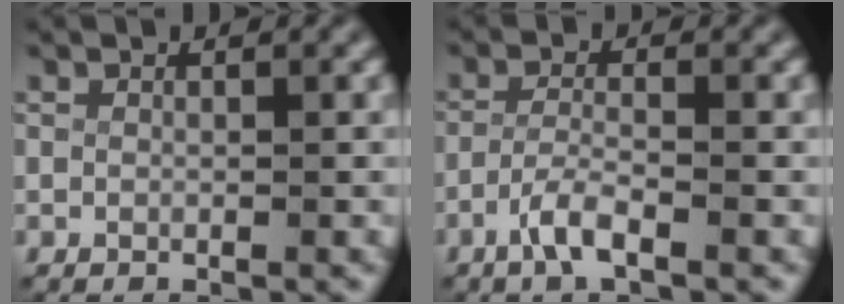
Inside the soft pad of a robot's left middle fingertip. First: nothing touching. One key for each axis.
{"total": 2.9, "fx": -2.0, "fy": 0.5, "fz": 2.0, "tx": -0.051, "ty": -0.009, "tz": -0.034}